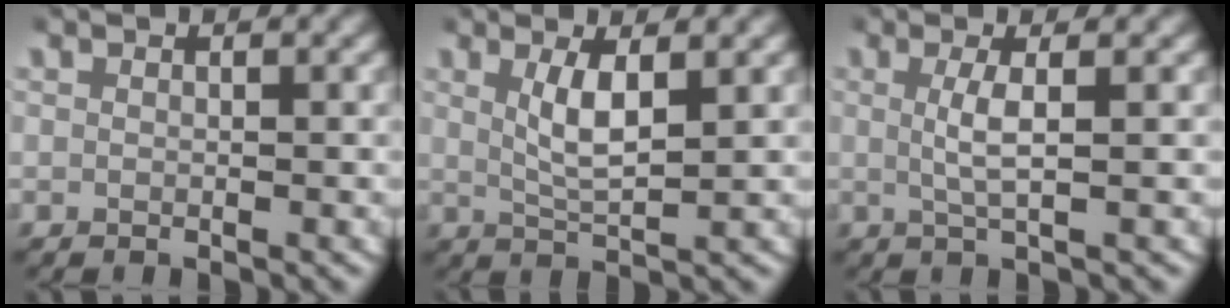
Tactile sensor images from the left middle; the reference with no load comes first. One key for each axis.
{"total": 3.1, "fx": 1.0, "fy": 0.6, "fz": 2.9, "tx": -0.060, "ty": -0.007, "tz": 0.024}
{"total": 2.3, "fx": 0.4, "fy": -0.1, "fz": 2.3, "tx": -0.048, "ty": -0.001, "tz": 0.009}